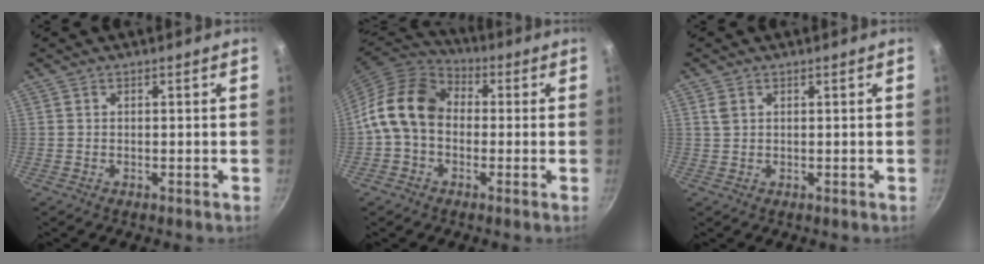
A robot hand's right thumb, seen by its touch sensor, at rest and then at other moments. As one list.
[{"total": 13.0, "force": [-0.2, 10.0, 8.4], "torque": [-0.129, 0.032, -0.026]}, {"total": 1.4, "force": [0.7, 1.0, 0.7], "torque": [-0.018, 0.001, 0.015]}]